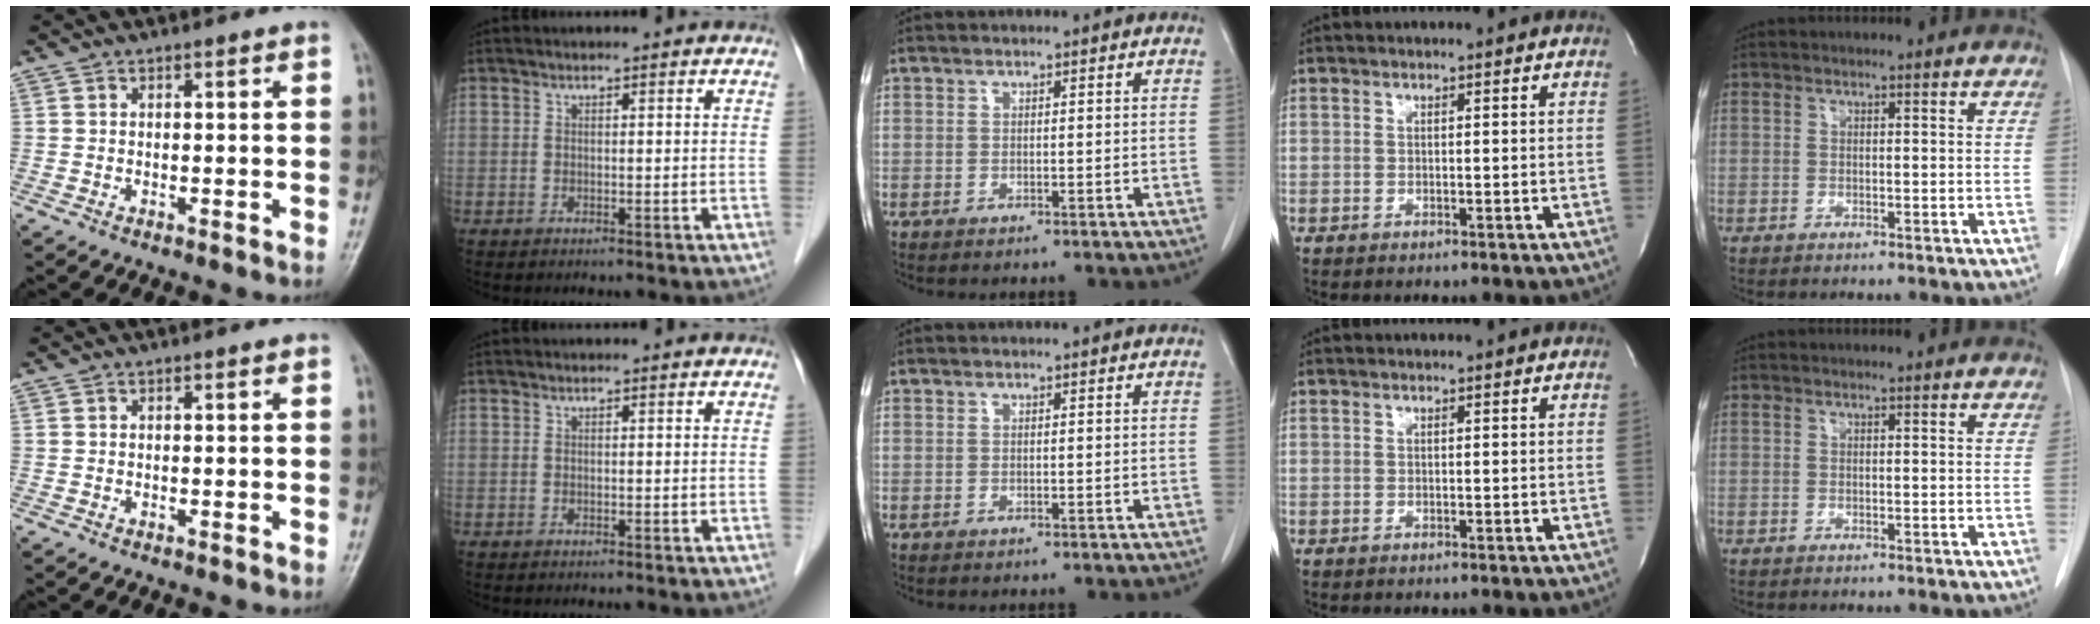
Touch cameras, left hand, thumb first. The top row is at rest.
{}